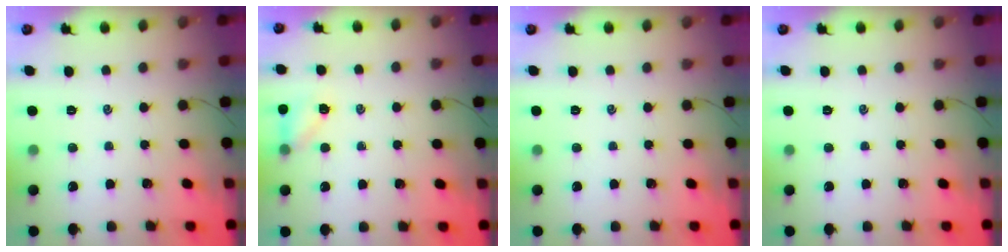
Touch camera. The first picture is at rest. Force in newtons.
{"total": 5.6, "press": 5.4, "slide": 1.7}
{"total": 0.0}
{"total": 0.0}